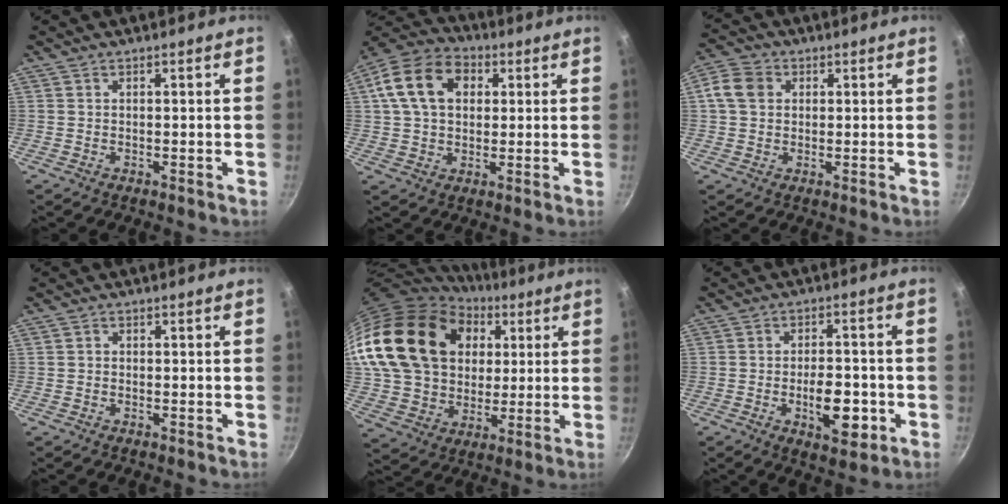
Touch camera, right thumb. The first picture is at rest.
{"total": 14.1, "force": [3.6, 10.1, 9.2], "torque": [-0.145, 0.020, 0.046]}
{"total": 6.4, "force": [1.2, 5.2, 3.4], "torque": [-0.051, 0.007, 0.006]}
{"total": 0.6, "force": [-0.1, 0.6, 0.2], "torque": [-0.003, 0.003, -0.003]}
{"total": 27.3, "force": [8.3, 20.3, 16.1], "torque": [-0.287, 0.011, 0.157]}
{"total": 9.9, "force": [-3.0, 4.8, 8.1], "torque": [-0.097, 0.014, -0.040]}